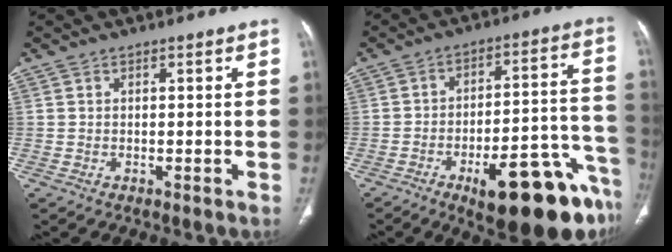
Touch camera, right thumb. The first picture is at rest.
{"total": 21.7, "force": [-12.1, 6.6, 16.8], "torque": [-0.149, 0.081, -0.165]}